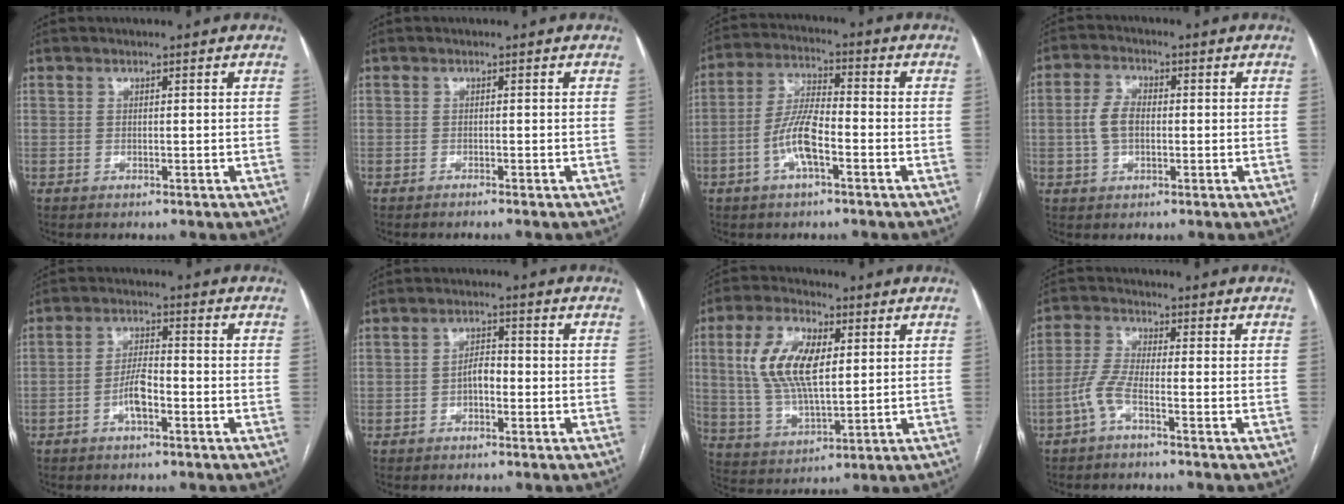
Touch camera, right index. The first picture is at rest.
{"total": 1.2, "force": [-1.0, -0.3, 0.6], "torque": [-0.007, 0.003, -0.012]}
{"total": 8.0, "force": [-2.9, 2.1, 7.2], "torque": [-0.151, 0.008, -0.056]}
{"total": 5.2, "force": [-0.2, 3.0, 4.2], "torque": [-0.094, 0.014, -0.004]}
{"total": 4.5, "force": [-1.9, 1.2, 3.8], "torque": [-0.078, 0.009, -0.036]}
{"total": 2.9, "force": [-0.9, 1.4, 2.4], "torque": [-0.038, 0.008, -0.017]}
{"total": 12.5, "force": [3.0, 5.3, 10.9], "torque": [-0.232, 0.014, 0.059]}
{"total": 4.1, "force": [-2.3, 0.3, 3.4], "torque": [-0.083, 0.009, -0.053]}